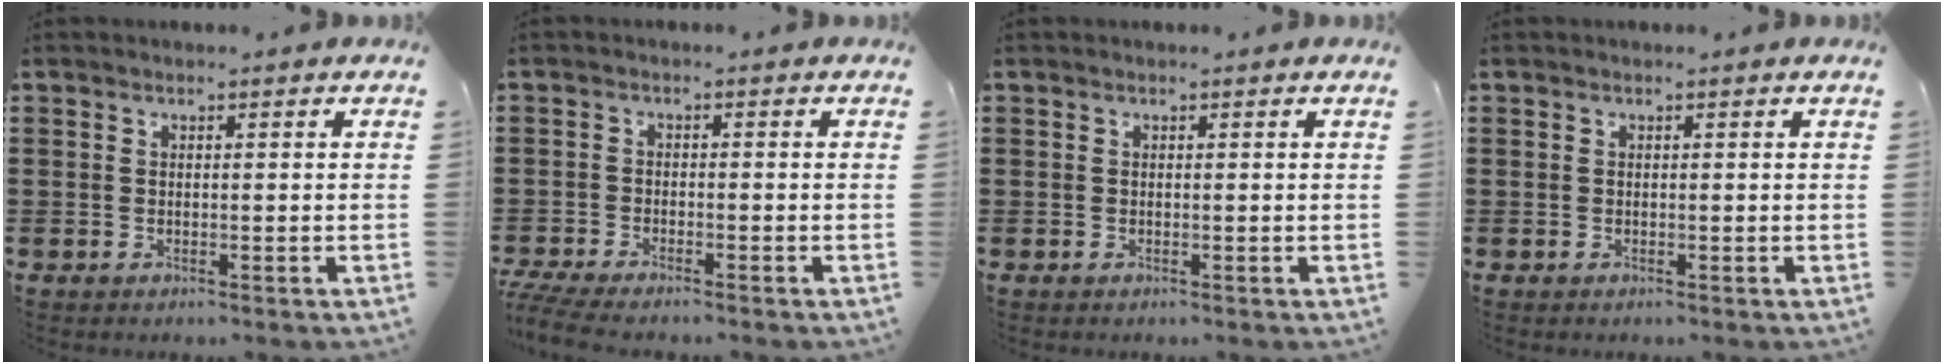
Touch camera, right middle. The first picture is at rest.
{"total": 3.1, "force": [-2.9, 0.1, 1.1], "torque": [-0.032, -0.007, -0.062]}
{"total": 0.0}
{"total": 0.0}